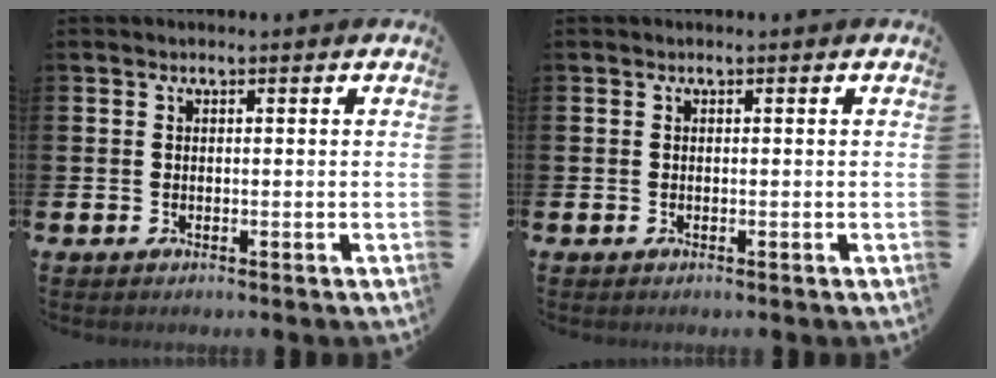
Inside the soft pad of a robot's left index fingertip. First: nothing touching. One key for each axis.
{"total": 0.0}